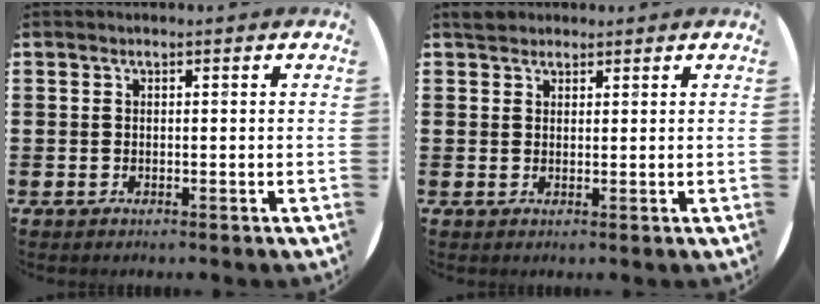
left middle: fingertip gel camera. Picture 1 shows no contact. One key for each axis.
{"total": 1.8, "fx": 1.6, "fy": 0.7, "fz": 0.1, "tx": 0.001, "ty": 0.002, "tz": 0.031}